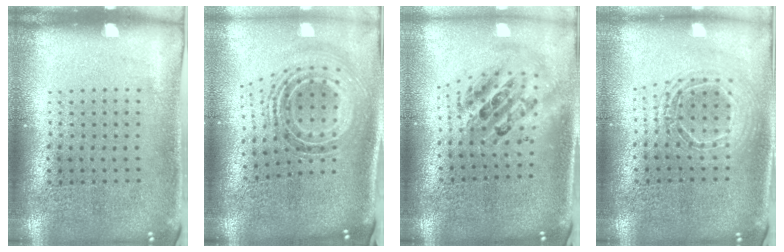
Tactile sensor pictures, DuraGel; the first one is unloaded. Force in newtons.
{"total": 1.6, "press": 1.2, "slide": 1.0}
{"total": 2.3, "press": 1.7, "slide": 1.5}
{"total": 1.6, "press": 1.3, "slide": 0.8}